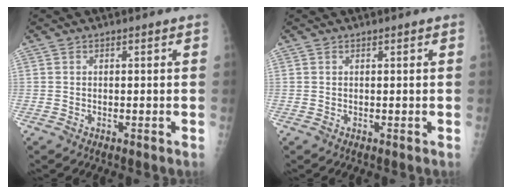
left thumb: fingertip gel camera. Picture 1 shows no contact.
{"total": 0.0}